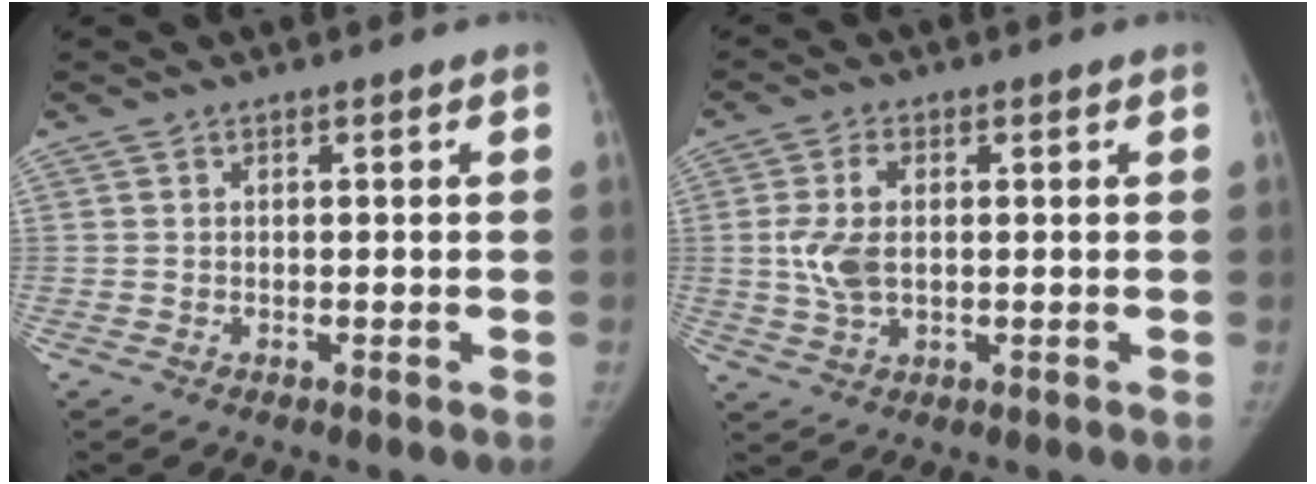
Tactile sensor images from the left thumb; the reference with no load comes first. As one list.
[{"total": 6.6, "force": [0.5, 3.8, 5.4], "torque": [-0.118, 0.003, 0.012]}]